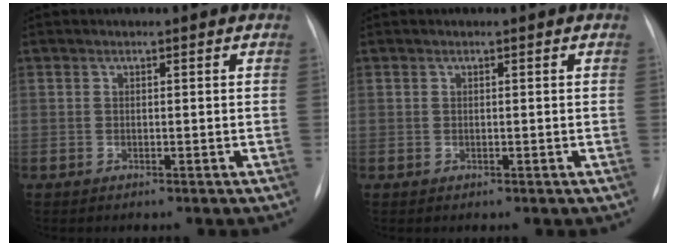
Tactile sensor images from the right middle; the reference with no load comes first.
{"total": 0.0}